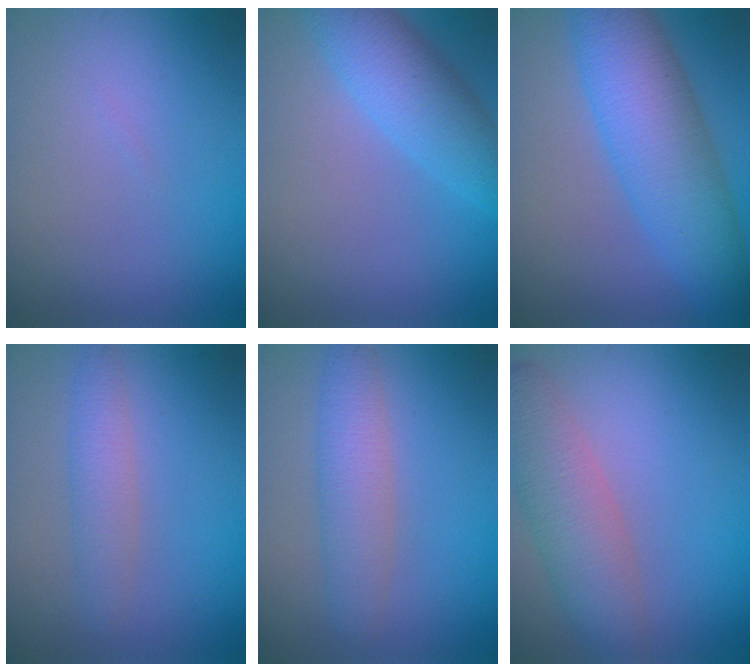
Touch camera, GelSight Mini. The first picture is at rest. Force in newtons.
{"total": 5.1, "press": 5.1, "slide": 0.2}
{"total": 8.6, "press": 8.6, "slide": 0.2}
{"total": 2.5, "press": 2.5, "slide": 0.0}
{"total": 3.7, "press": 3.7, "slide": 0.1}
{"total": 5.2, "press": 5.2, "slide": 0.2}